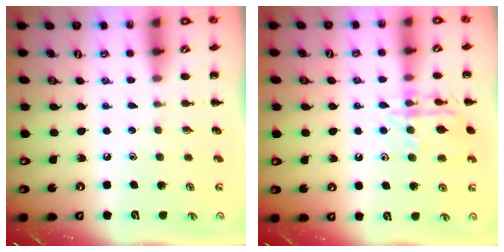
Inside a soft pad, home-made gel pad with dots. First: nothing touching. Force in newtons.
{"total": 13.7, "press": 13.7, "slide": 0.9}